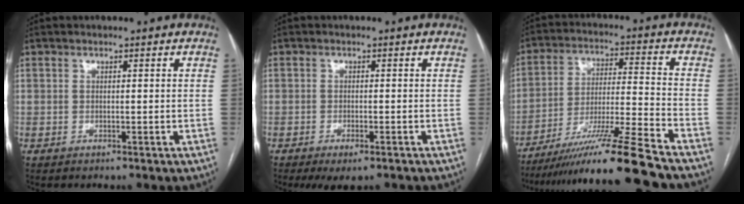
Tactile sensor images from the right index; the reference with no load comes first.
{"total": 4.2, "force": [-3.0, 1.3, 2.6], "torque": [-0.035, -0.006, -0.042]}
{"total": 17.1, "force": [-14.2, -2.6, 9.2], "torque": [-0.170, -0.022, -0.244]}